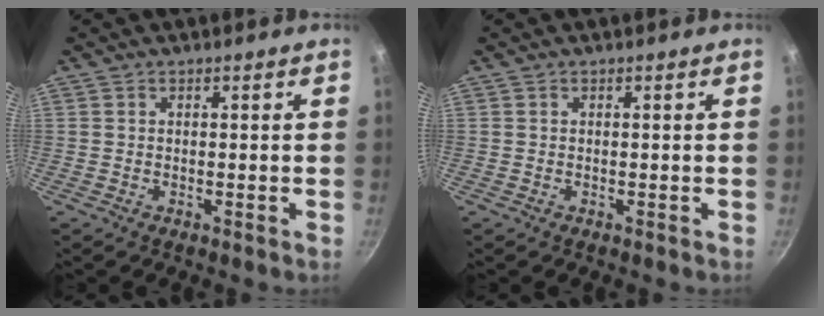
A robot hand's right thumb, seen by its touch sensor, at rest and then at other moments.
{"total": 0.0}